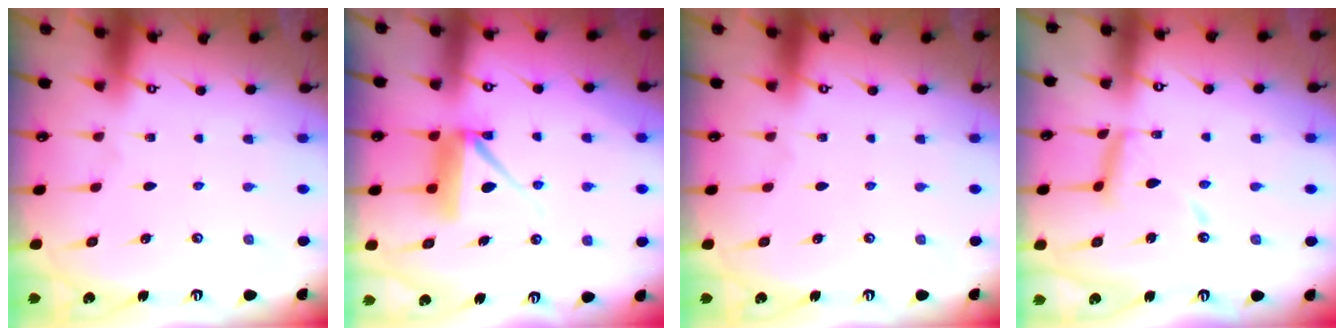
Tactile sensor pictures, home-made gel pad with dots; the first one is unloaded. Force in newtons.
{"total": 9.0, "press": 9.0, "slide": 0.7}
{"total": 0.0}
{"total": 11.9, "press": 11.8, "slide": 1.0}